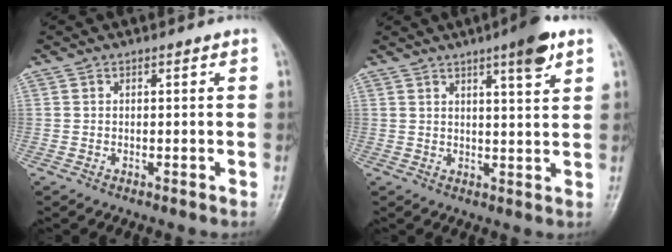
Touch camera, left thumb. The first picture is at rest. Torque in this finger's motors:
{"motor_torque": [1.30, 0.72, 0.76, -0.85, 0.03]}